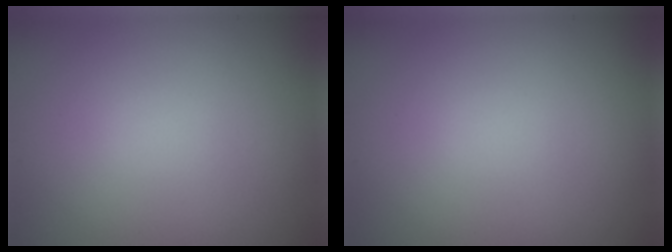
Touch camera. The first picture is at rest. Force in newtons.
{"total": 0.0}